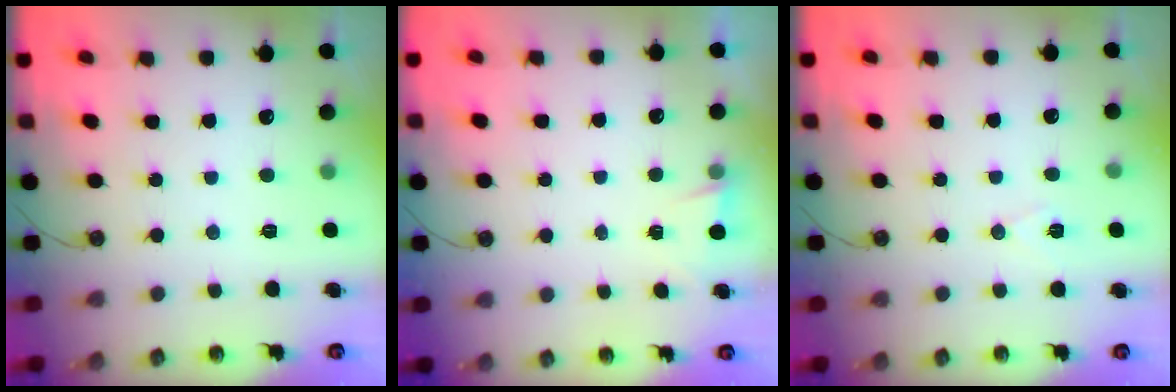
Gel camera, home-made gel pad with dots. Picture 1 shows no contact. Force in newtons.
{"total": 1.5, "press": 0.9, "slide": 1.2}
{"total": 6.5, "press": 4.8, "slide": 4.4}